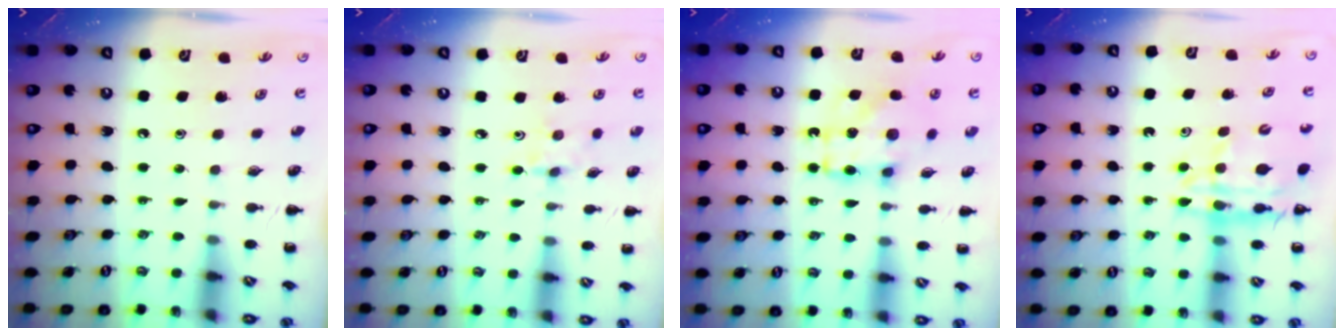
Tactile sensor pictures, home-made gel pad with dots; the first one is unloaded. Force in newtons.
{"total": 2.9, "press": 2.7, "slide": 0.9}
{"total": 10.9, "press": 10.8, "slide": 1.3}
{"total": 12.9, "press": 12.4, "slide": 3.7}